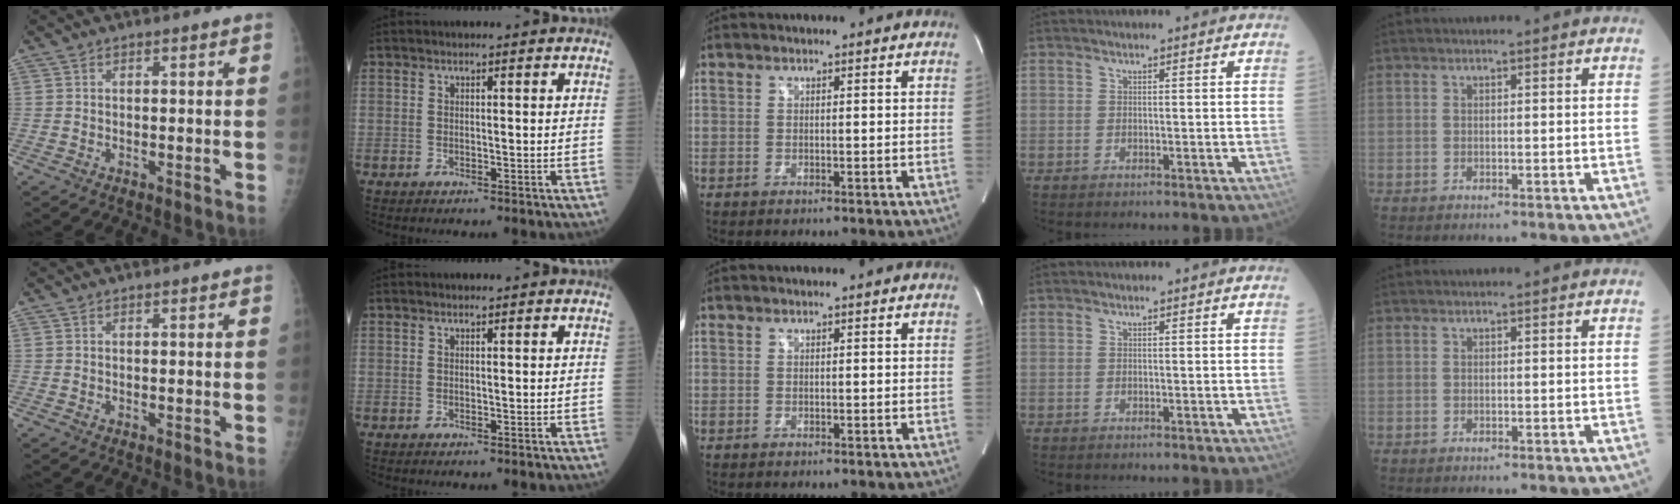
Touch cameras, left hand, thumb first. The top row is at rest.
{}